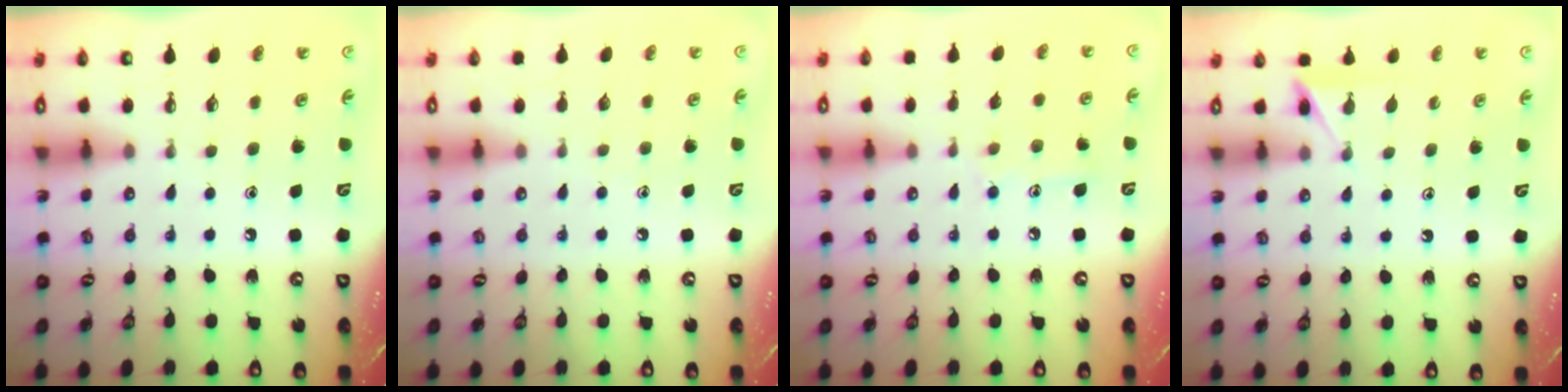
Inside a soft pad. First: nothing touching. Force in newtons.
{"total": 3.0, "press": 2.9, "slide": 0.3}
{"total": 7.1, "press": 7.1, "slide": 0.1}
{"total": 5.2, "press": 5.2, "slide": 0.6}